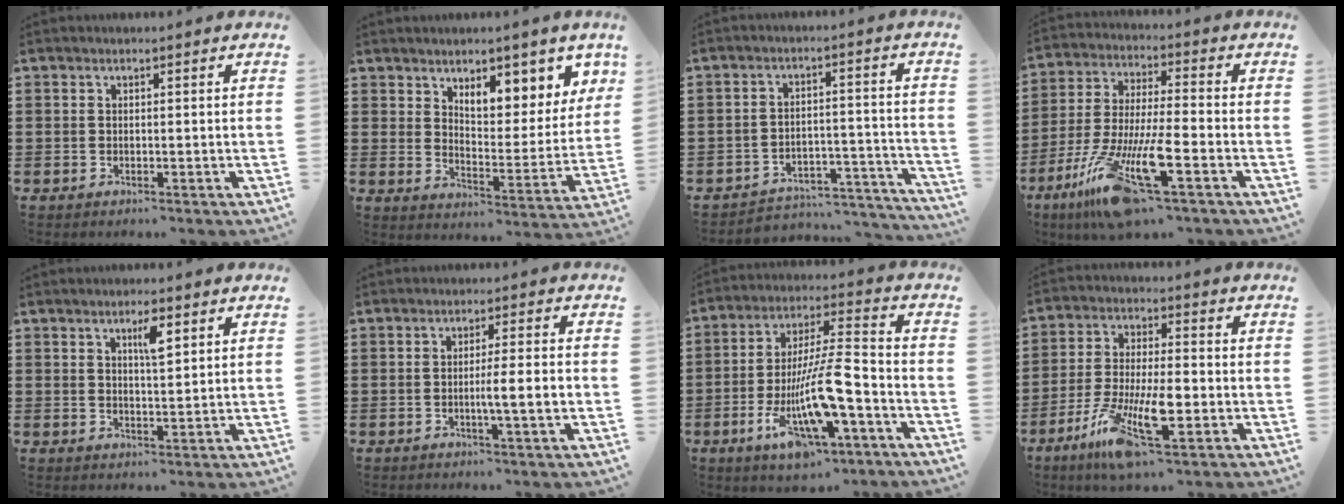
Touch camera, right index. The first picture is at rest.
{"total": 6.9, "force": [5.6, 2.9, 2.7], "torque": [-0.056, -0.034, 0.096]}
{"total": 4.5, "force": [-4.2, 1.2, 0.9], "torque": [-0.018, 0.007, -0.087]}
{"total": 14.5, "force": [-8.8, 1.9, 11.3], "torque": [-0.240, -0.004, -0.163]}
{"total": 3.6, "force": [1.9, 0.8, 3.0], "torque": [-0.047, 0.001, 0.026]}
{"total": 4.3, "force": [-0.8, -0.1, 4.2], "torque": [-0.071, -0.006, -0.017]}
{"total": 14.1, "force": [-6.1, 4.2, 12.0], "torque": [-0.227, -0.013, -0.113]}
{"total": 11.5, "force": [-4.9, 3.0, 10.0], "torque": [-0.220, -0.010, -0.094]}